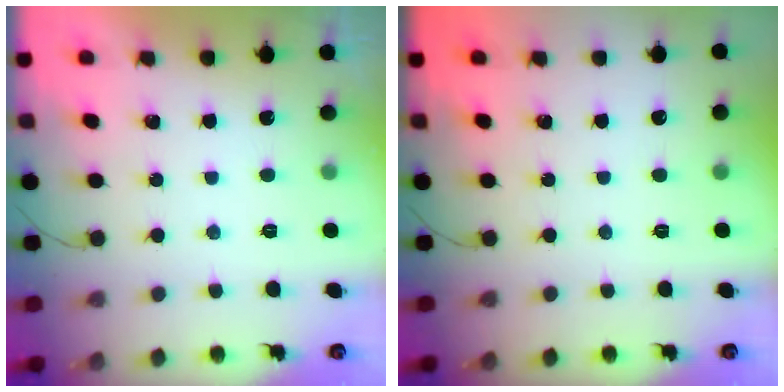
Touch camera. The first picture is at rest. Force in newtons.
{"total": 0.0}